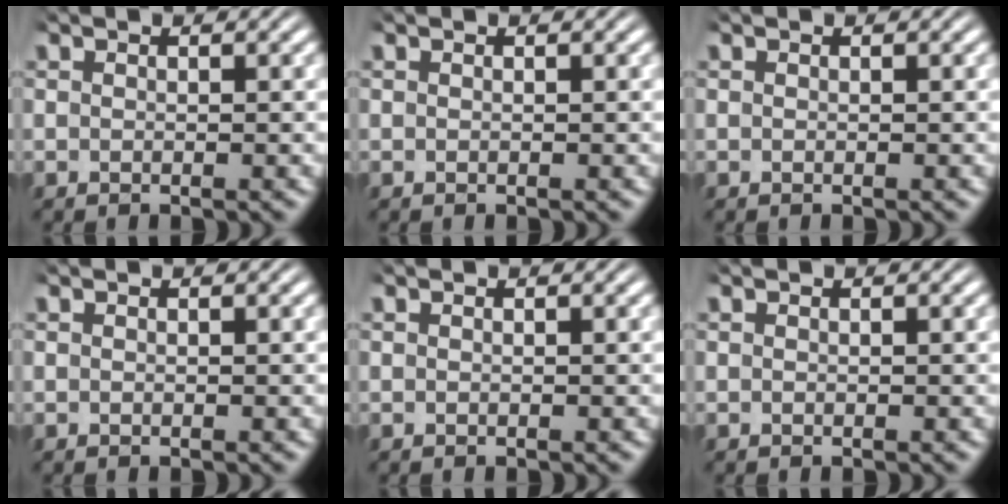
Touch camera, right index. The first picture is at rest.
{"total": 0.0}
{"total": 0.0}
{"total": 0.0}
{"total": 0.0}
{"total": 0.0}